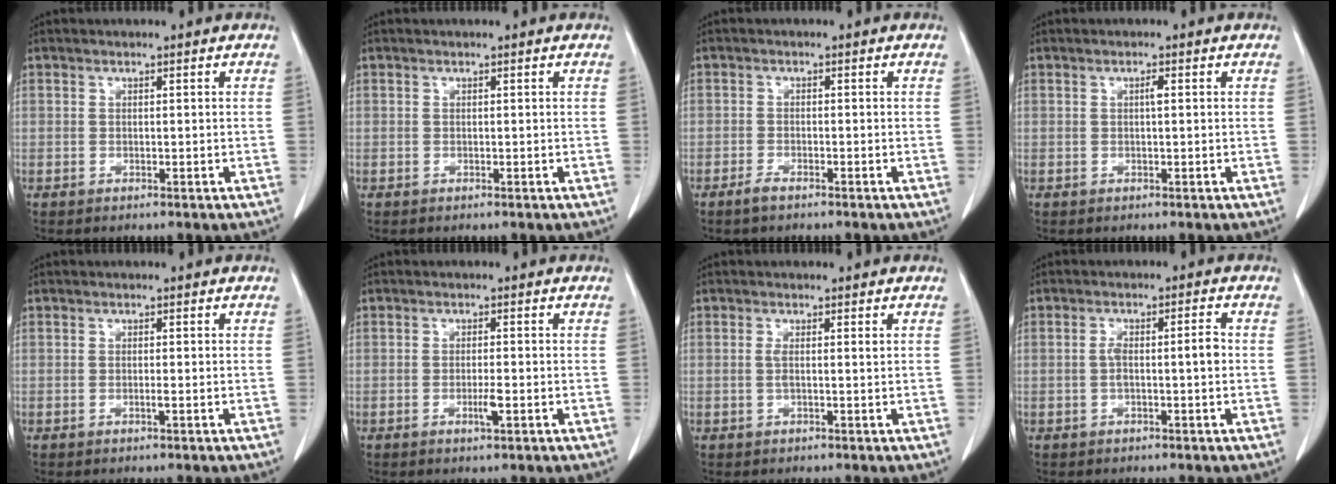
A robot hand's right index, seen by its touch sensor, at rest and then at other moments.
{"total": 0.0}
{"total": 1.7, "force": [-1.4, 0.3, 1.0], "torque": [-0.025, -0.002, -0.027]}
{"total": 0.9, "force": [0.1, 0.1, 0.9], "torque": [-0.017, 0.002, 0.002]}
{"total": 1.1, "force": [-0.2, -0.1, 1.1], "torque": [-0.020, -0.002, -0.001]}
{"total": 2.0, "force": [-0.6, 0.2, 1.9], "torque": [-0.034, -0.002, -0.008]}
{"total": 1.2, "force": [0.3, 0.0, 1.2], "torque": [-0.026, 0.001, 0.007]}
{"total": 3.6, "force": [-0.3, 0.5, 3.6], "torque": [-0.061, 0.013, 0.000]}